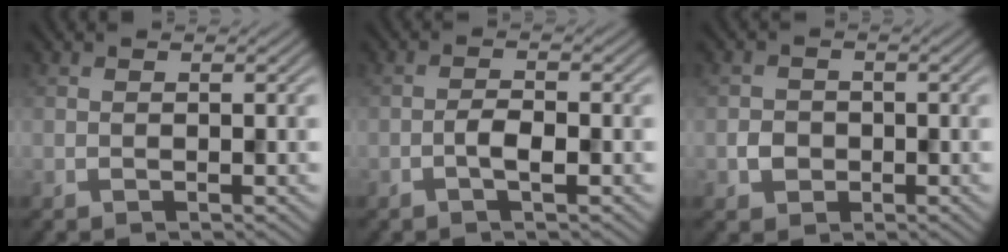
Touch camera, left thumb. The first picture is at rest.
{"total": 2.3, "force": [-1.0, 0.7, 1.9], "torque": [-0.037, 0.005, -0.022]}
{"total": 2.1, "force": [-0.6, 1.9, 0.7], "torque": [-0.008, -0.003, -0.016]}